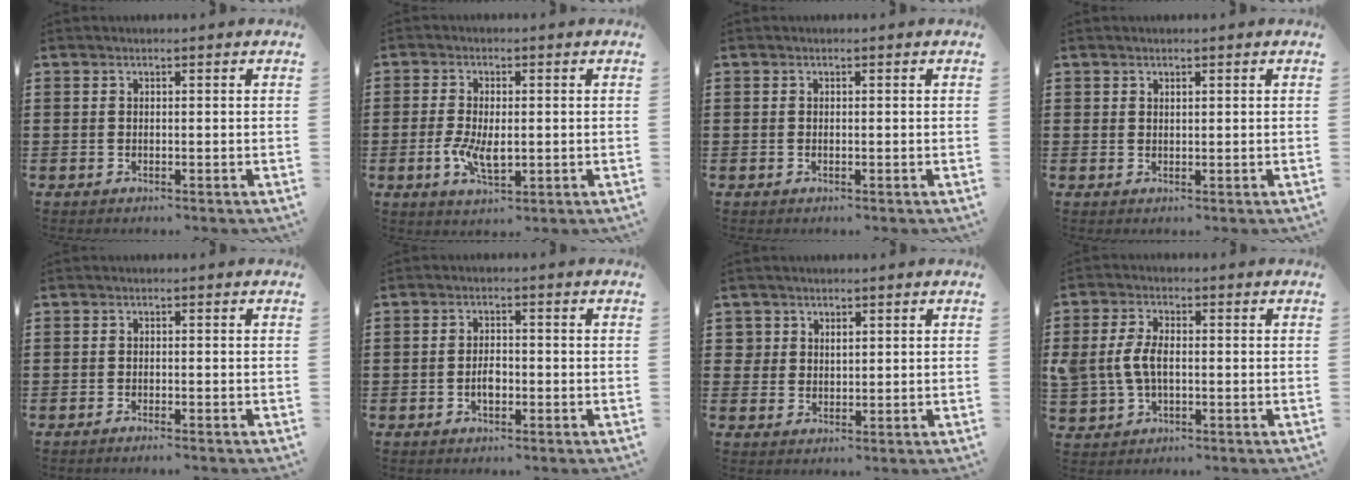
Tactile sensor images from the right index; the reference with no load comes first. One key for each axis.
{"total": 4.9, "fx": -0.8, "fy": 2.2, "fz": 4.3, "tx": -0.089, "ty": 0.001, "tz": -0.016}
{"total": 0.0}
{"total": 1.0, "fx": 0.9, "fy": 0.5, "fz": 0.2, "tx": -0.005, "ty": 0.001, "tz": 0.017}
{"total": 0.9, "fx": -0.8, "fy": 0.0, "fz": 0.3, "tx": -0.007, "ty": -0.002, "tz": -0.016}
{"total": 2.5, "fx": -0.7, "fy": 1.3, "fz": 2.0, "tx": -0.039, "ty": 0.004, "tz": -0.013}
{"total": 2.5, "fx": 1.7, "fy": 1.8, "fz": 0.4, "tx": -0.015, "ty": 0.010, "tz": 0.033}
{"total": 5.1, "fx": -0.3, "fy": 3.1, "fz": 4.1, "tx": -0.108, "ty": 0.000, "tz": -0.015}